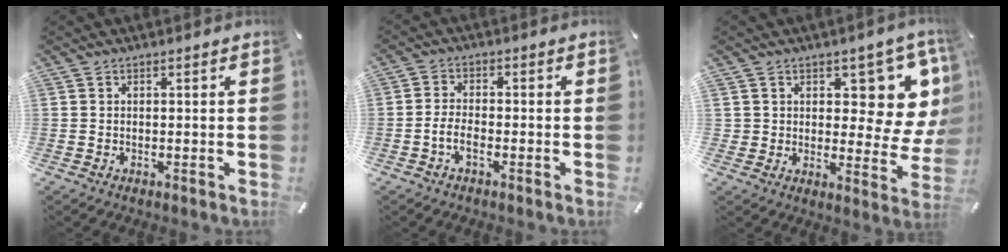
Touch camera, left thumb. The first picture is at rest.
{"total": 3.7, "force": [-1.7, 1.7, 2.9], "torque": [-0.055, 0.008, -0.030]}
{"total": 10.0, "force": [6.9, 5.6, 4.7], "torque": [-0.053, -0.072, 0.122]}